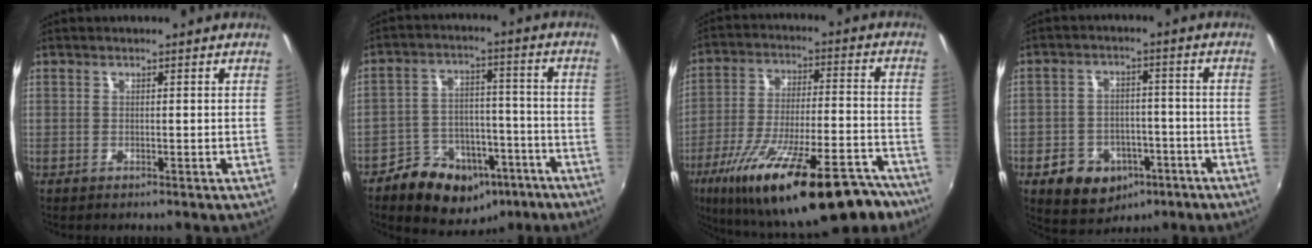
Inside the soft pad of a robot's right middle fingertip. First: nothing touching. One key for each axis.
{"total": 15.2, "fx": -9.2, "fy": 10.1, "fz": 6.7, "tx": -0.142, "ty": 0.025, "tz": -0.113}
{"total": 29.3, "fx": -20.2, "fy": 8.6, "fz": 19.4, "tx": -0.328, "ty": -0.045, "tz": -0.290}
{"total": 12.5, "fx": -6.7, "fy": 9.1, "fz": 5.5, "tx": -0.134, "ty": 0.017, "tz": -0.079}